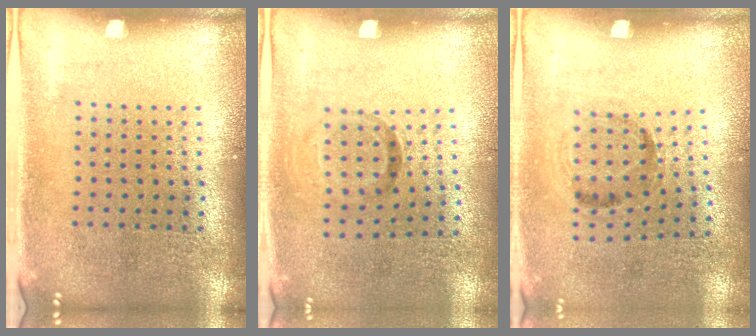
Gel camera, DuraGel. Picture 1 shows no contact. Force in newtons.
{"total": 0.9, "press": 0.6, "slide": 0.8}
{"total": 1.1, "press": 0.6, "slide": 0.9}